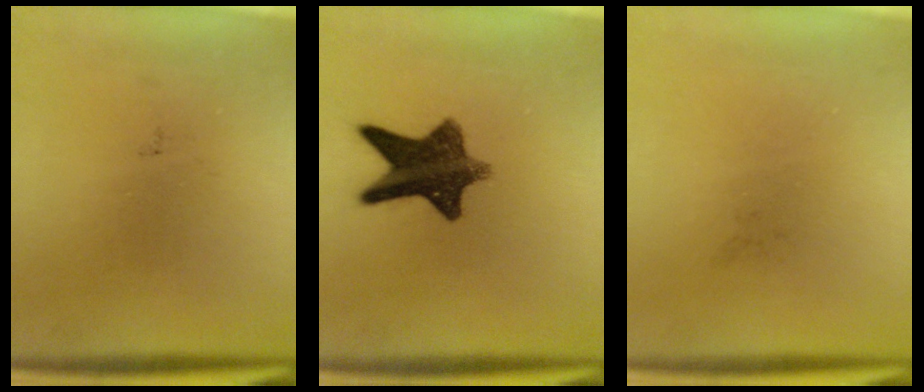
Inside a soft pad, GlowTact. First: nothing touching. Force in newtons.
{"total": 10.9}
{"total": 0.0}